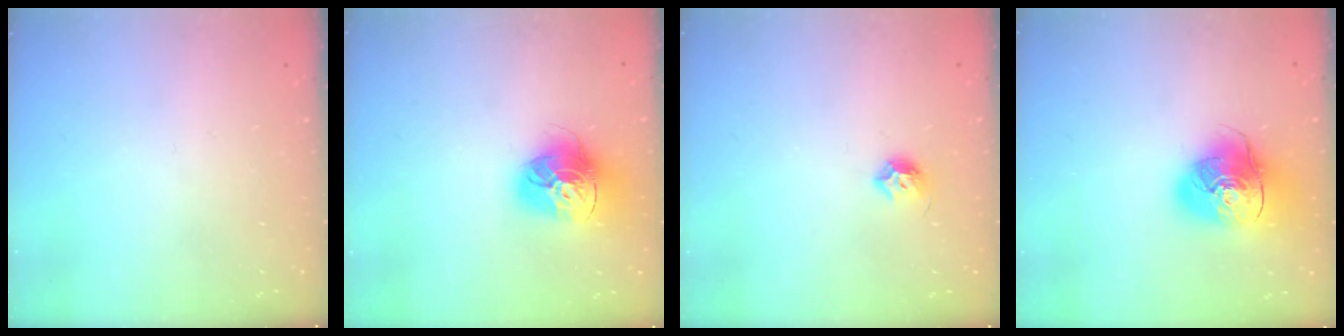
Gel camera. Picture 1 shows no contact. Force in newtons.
{"total": 17.0, "press": 16.9, "slide": 1.7}
{"total": 6.8, "press": 6.7, "slide": 0.8}
{"total": 15.6, "press": 15.4, "slide": 2.2}